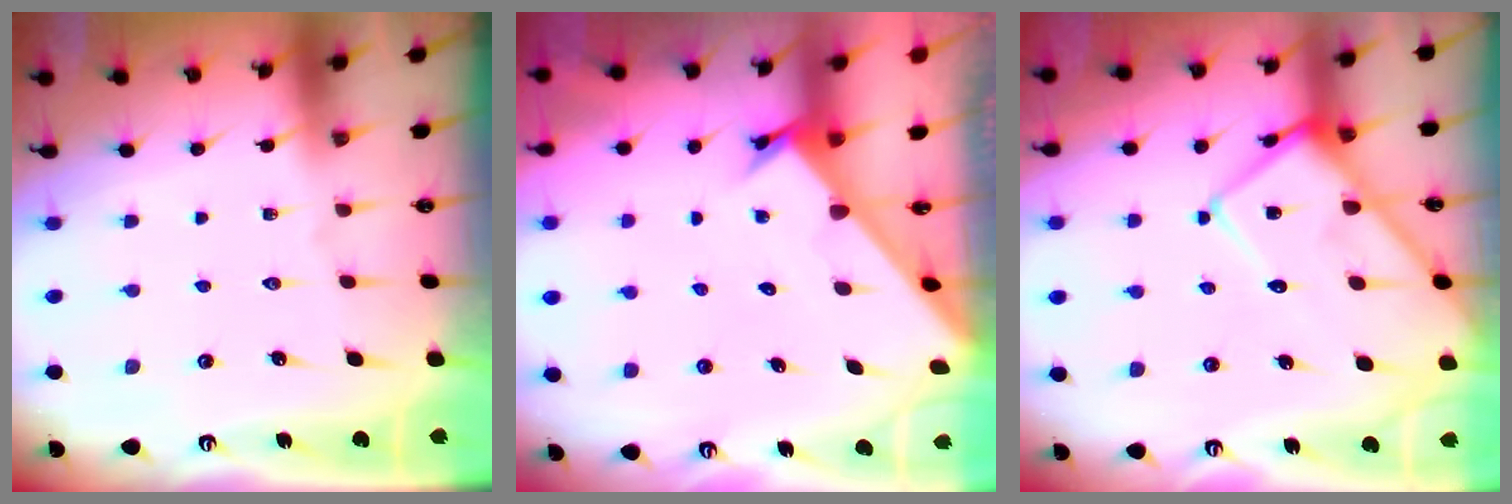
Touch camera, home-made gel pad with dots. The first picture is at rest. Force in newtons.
{"total": 2.2, "press": 2.2, "slide": 0.2}
{"total": 14.4, "press": 14.4, "slide": 1.2}